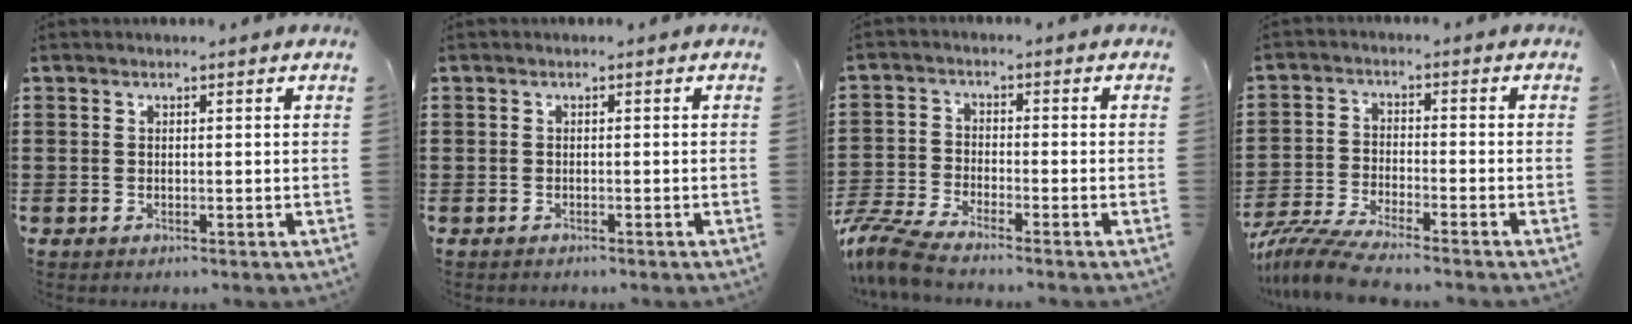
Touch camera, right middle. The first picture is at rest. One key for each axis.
{"total": 0.8, "fx": -0.6, "fy": 0.5, "fz": -0.2, "tx": 0.003, "ty": 0.004, "tz": -0.016}
{"total": 6.0, "fx": -5.4, "fy": 0.6, "fz": 2.5, "tx": -0.088, "ty": -0.018, "tz": -0.116}
{"total": 6.4, "fx": -6.0, "fy": 0.2, "fz": 2.2, "tx": -0.059, "ty": -0.011, "tz": -0.121}